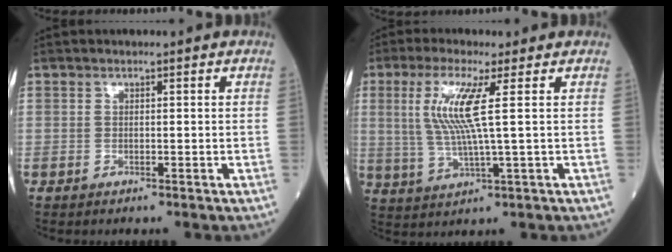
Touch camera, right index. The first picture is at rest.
{"total": 8.1, "force": [2.0, -0.4, 7.9], "torque": [-0.175, -0.002, 0.039]}